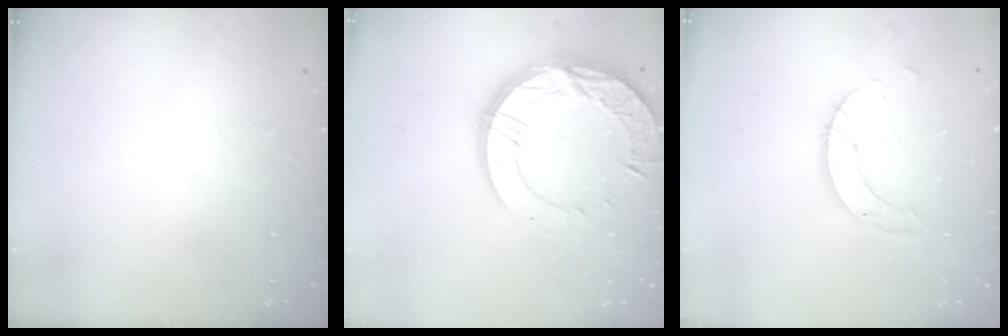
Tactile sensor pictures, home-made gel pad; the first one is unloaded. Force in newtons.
{"total": 18.7, "press": 18.7, "slide": 1.4}
{"total": 6.5, "press": 6.5, "slide": 0.5}